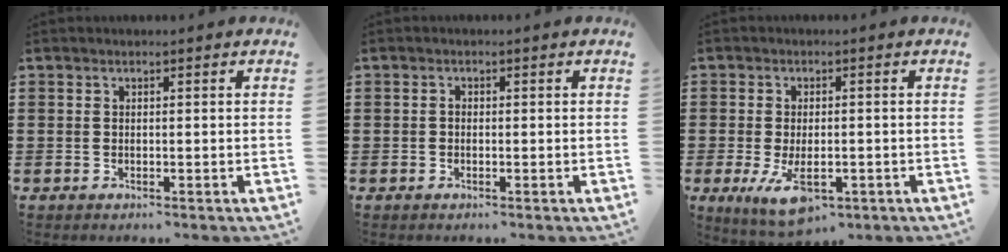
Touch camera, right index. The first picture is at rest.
{"total": 0.7, "force": [-0.3, 0.5, 0.5], "torque": [-0.011, 0.000, -0.005]}
{"total": 6.2, "force": [-2.2, 2.9, 5.0], "torque": [-0.103, -0.011, -0.042]}